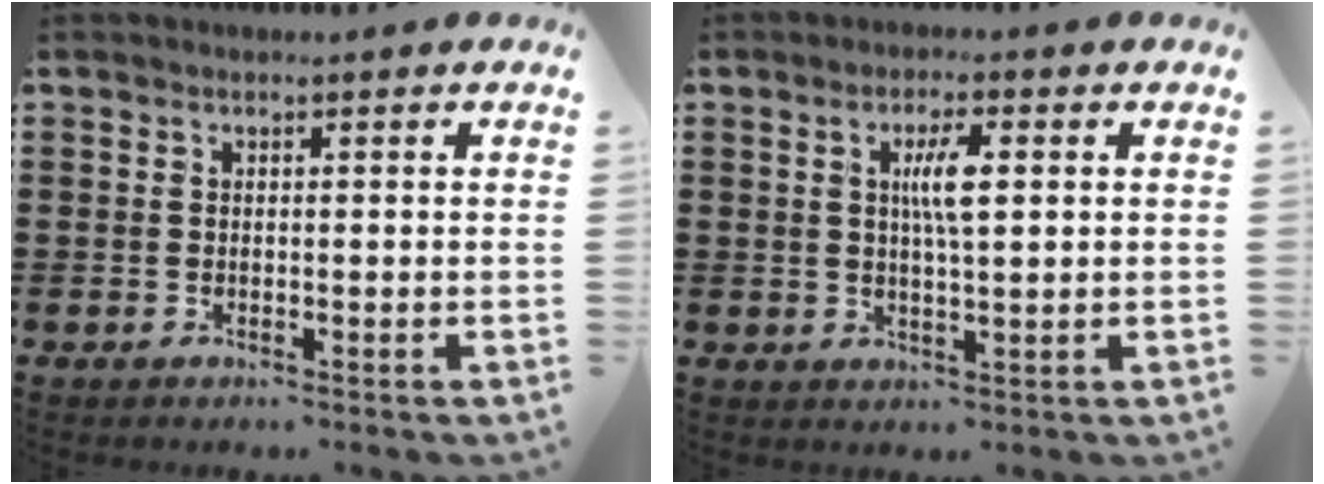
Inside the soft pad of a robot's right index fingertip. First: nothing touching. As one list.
[{"total": 5.0, "force": [1.0, 1.2, 4.8], "torque": [-0.095, 0.008, 0.014]}]